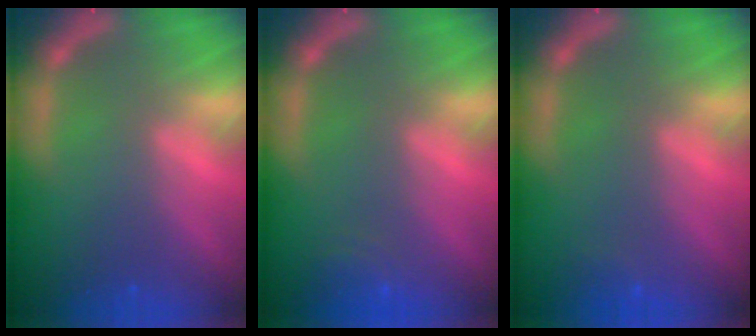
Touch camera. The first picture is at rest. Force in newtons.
{"total": 2.5}
{"total": 0.9}